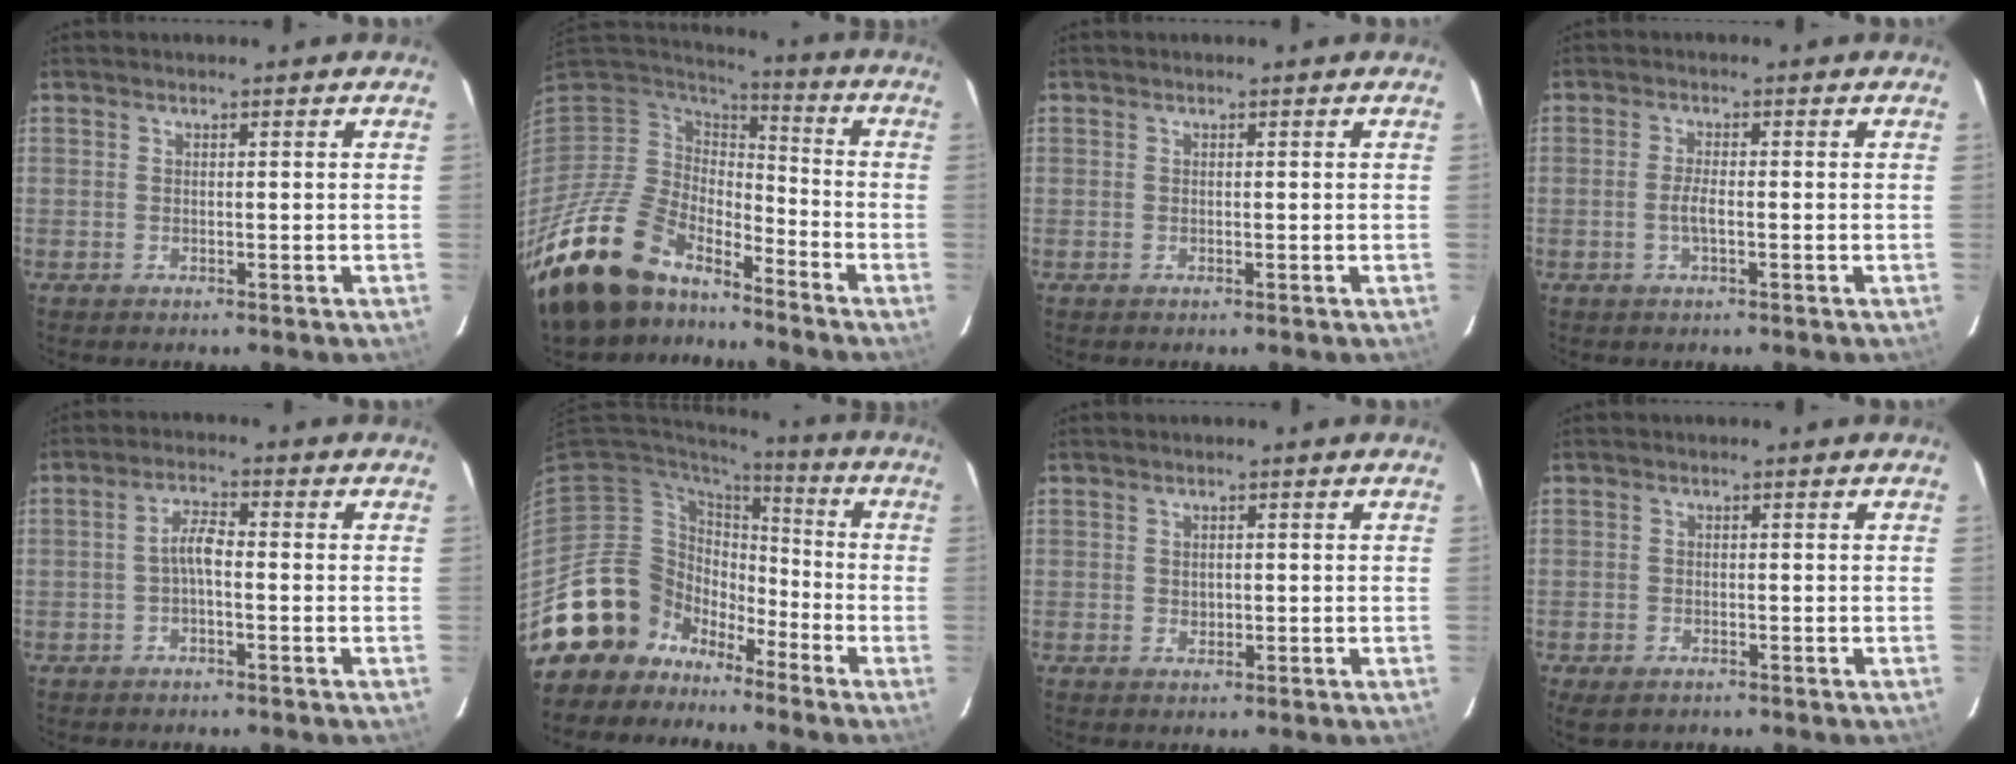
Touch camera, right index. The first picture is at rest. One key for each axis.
{"total": 21.3, "fx": -17.0, "fy": 9.2, "fz": 9.0, "tx": -0.201, "ty": -0.024, "tz": -0.303}
{"total": 0.0}
{"total": 2.5, "fx": -0.7, "fy": 0.5, "fz": 2.4, "tx": -0.048, "ty": 0.000, "tz": -0.014}
{"total": 3.2, "fx": -0.9, "fy": 0.8, "fz": 3.0, "tx": -0.060, "ty": 0.011, "tz": -0.018}
{"total": 14.9, "fx": -9.8, "fy": 11.0, "fz": 2.3, "tx": -0.077, "ty": 0.034, "tz": -0.167}
{"total": 1.2, "fx": 0.2, "fy": 1.1, "fz": 0.5, "tx": -0.005, "ty": 0.003, "tz": 0.005}
{"total": 3.5, "fx": -2.2, "fy": 1.9, "fz": 1.9, "tx": -0.041, "ty": -0.013, "tz": -0.036}